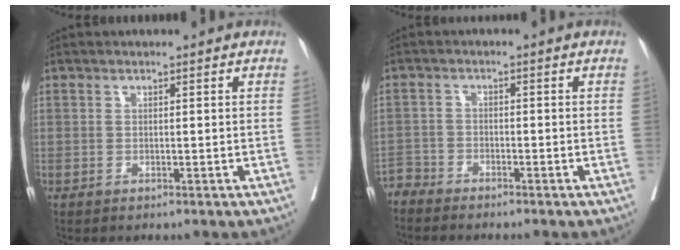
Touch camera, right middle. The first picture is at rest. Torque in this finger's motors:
{"motor_torque": [0.04, -0.04, 0.00, 0.00]}